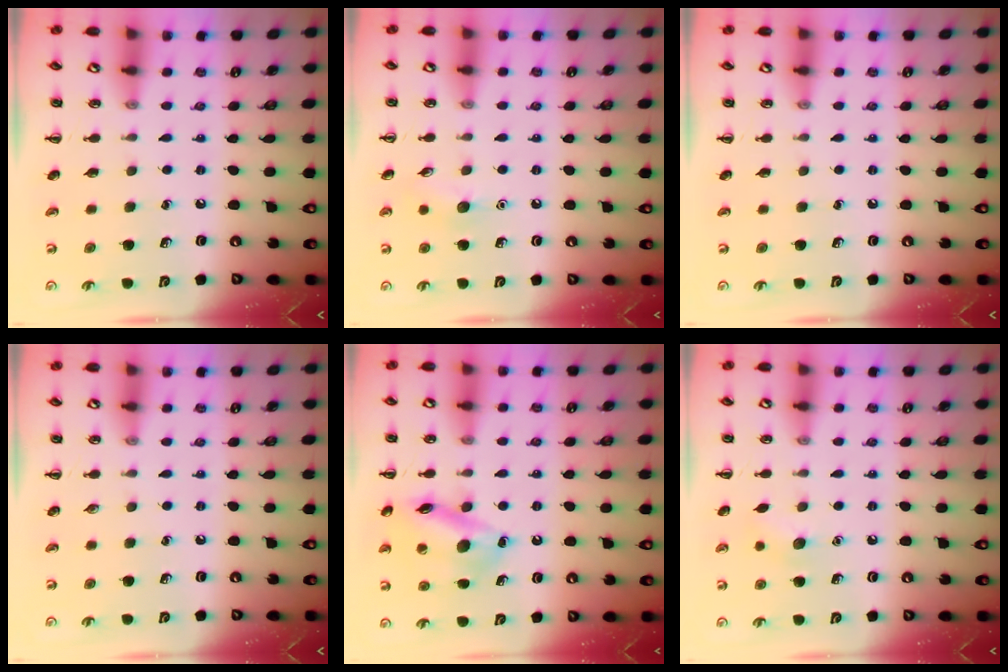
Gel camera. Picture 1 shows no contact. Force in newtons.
{"total": 6.7, "press": 6.4, "slide": 1.9}
{"total": 0.0}
{"total": 0.0}
{"total": 15.0, "press": 14.9, "slide": 1.4}
{"total": 5.7, "press": 5.6, "slide": 1.3}